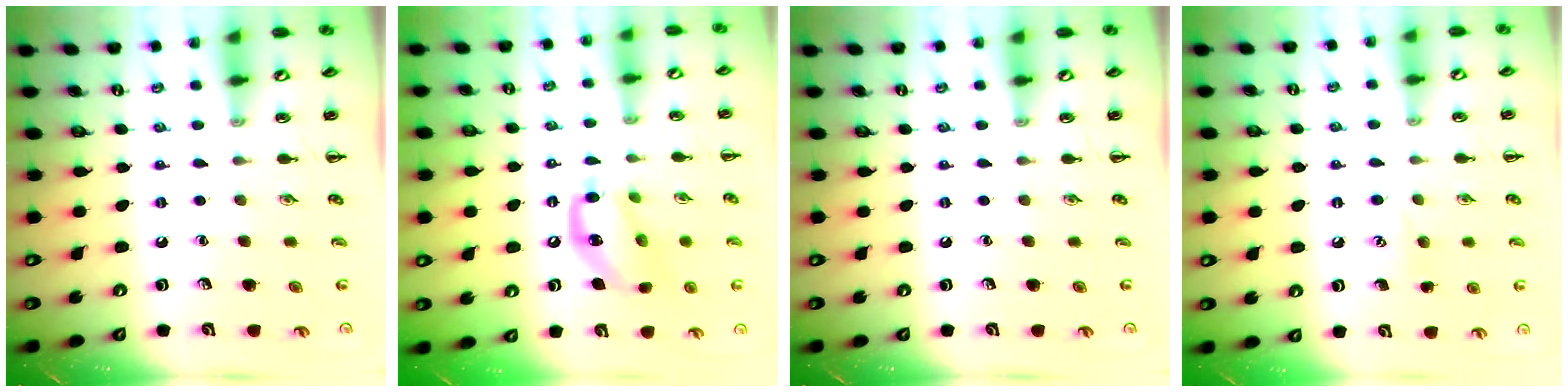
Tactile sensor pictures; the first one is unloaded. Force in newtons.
{"total": 13.1, "press": 12.8, "slide": 2.7}
{"total": 0.0}
{"total": 7.5, "press": 7.2, "slide": 2.2}